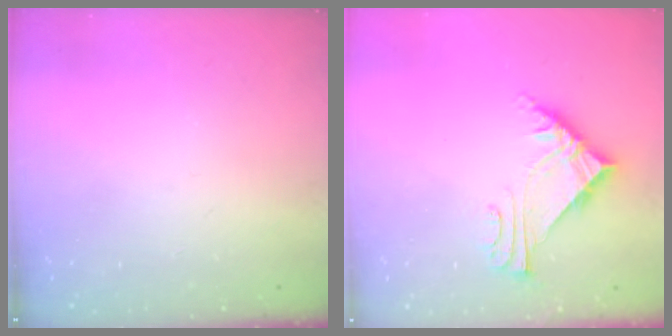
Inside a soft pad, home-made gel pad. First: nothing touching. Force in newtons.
{"total": 6.3, "press": 6.3, "slide": 0.6}